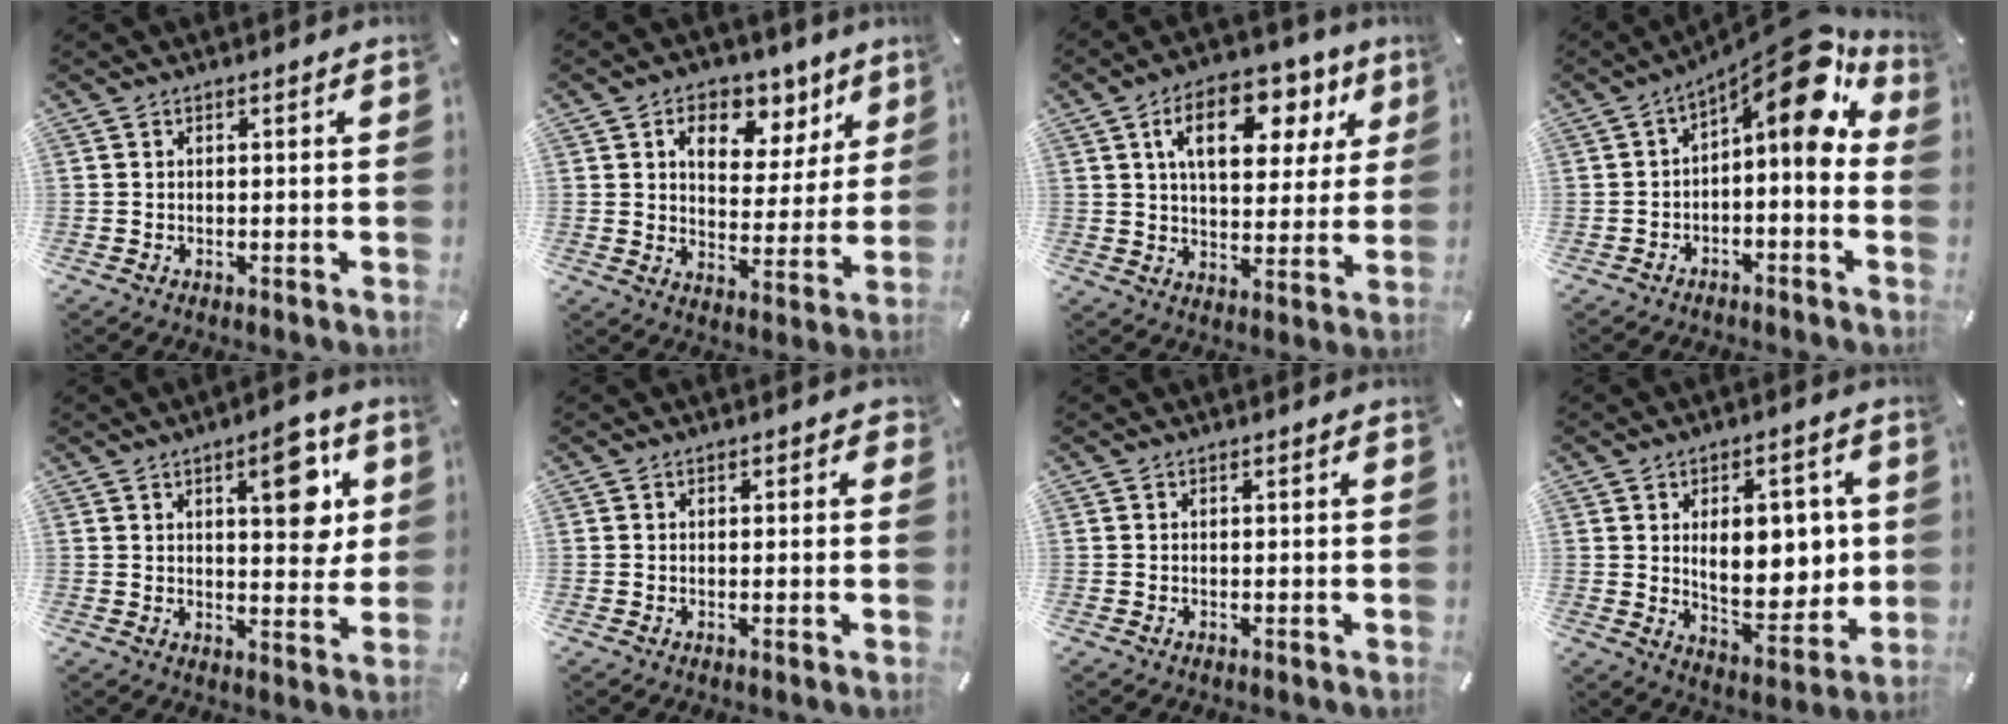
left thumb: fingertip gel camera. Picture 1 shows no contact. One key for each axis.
{"total": 10.2, "fx": 5.6, "fy": 7.1, "fz": 4.7, "tx": -0.054, "ty": -0.037, "tz": 0.092}
{"total": 15.4, "fx": 6.9, "fy": 8.8, "fz": 10.5, "tx": -0.156, "ty": -0.015, "tz": 0.113}
{"total": 12.2, "fx": 6.1, "fy": 4.4, "fz": 9.6, "tx": -0.125, "ty": -0.068, "tz": 0.098}
{"total": 11.6, "fx": 4.9, "fy": 4.9, "fz": 9.4, "tx": -0.105, "ty": -0.025, "tz": 0.072}
{"total": 0.8, "fx": 0.1, "fy": 0.6, "fz": 0.6, "tx": 0.005, "ty": -0.002, "tz": -0.003}
{"total": 0.0}
{"total": 14.0, "fx": 2.5, "fy": 8.2, "fz": 11.0, "tx": -0.144, "ty": -0.009, "tz": 0.041}